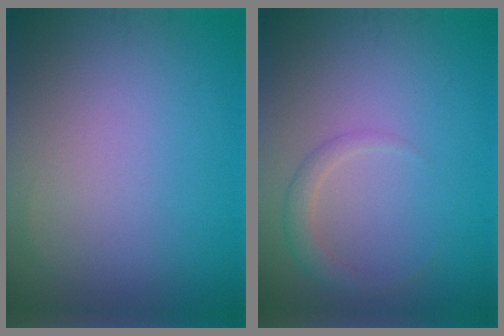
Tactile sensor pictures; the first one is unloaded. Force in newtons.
{"total": 1.8, "press": 1.8, "slide": 0.1}